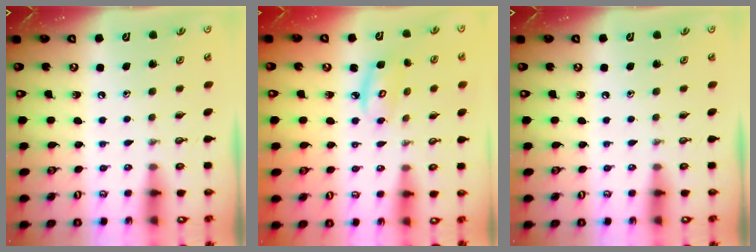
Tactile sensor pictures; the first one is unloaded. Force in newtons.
{"total": 5.2, "press": 5.1, "slide": 0.3}
{"total": 0.0}